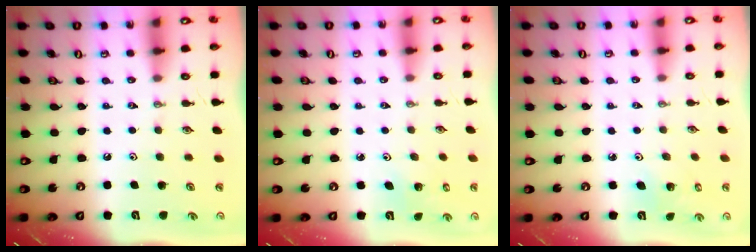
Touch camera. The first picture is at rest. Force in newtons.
{"total": 2.4, "press": 2.4, "slide": 0.2}
{"total": 3.2, "press": 3.2, "slide": 0.2}